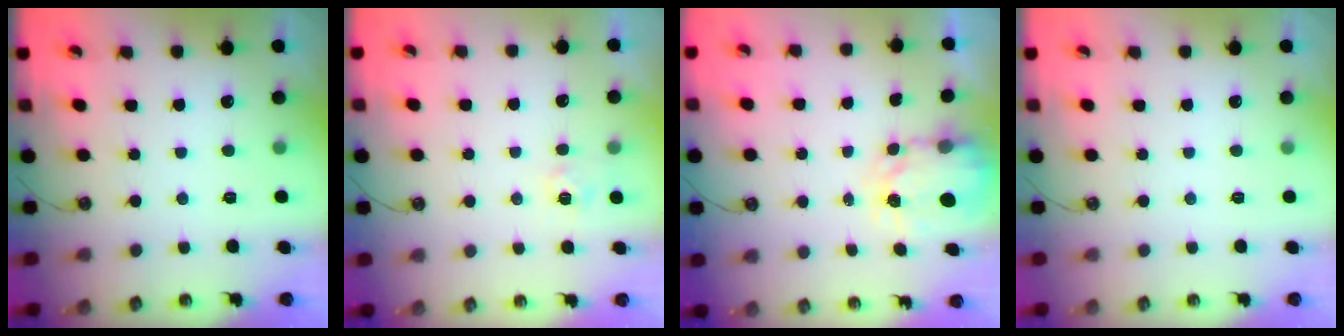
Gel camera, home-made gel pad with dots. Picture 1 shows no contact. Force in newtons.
{"total": 3.6, "press": 3.6, "slide": 0.4}
{"total": 3.9, "press": 3.9, "slide": 0.3}
{"total": 0.0}